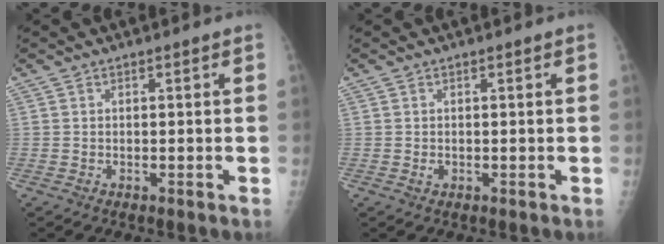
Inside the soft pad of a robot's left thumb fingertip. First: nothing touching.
{"total": 1.3, "force": [0.0, 1.0, 0.8], "torque": [-0.007, 0.000, 0.002]}